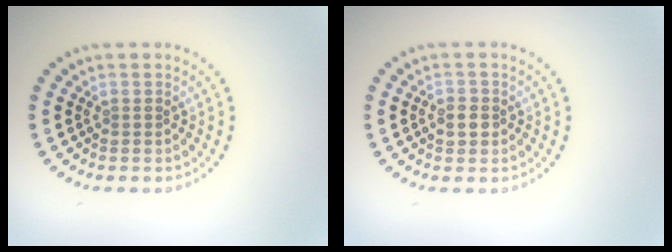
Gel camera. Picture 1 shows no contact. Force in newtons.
{"total": 1.7, "press": 1.6, "slide": 0.2}